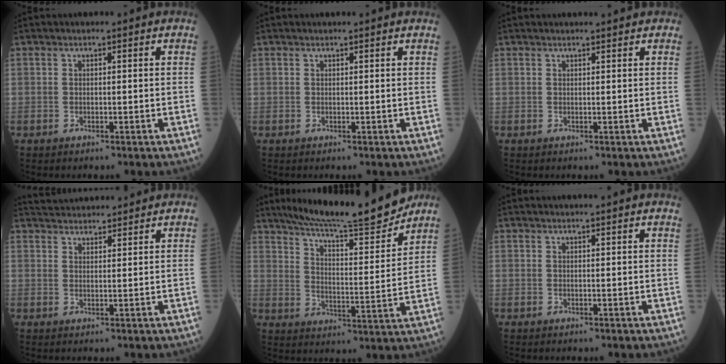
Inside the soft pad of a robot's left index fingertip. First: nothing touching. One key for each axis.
{"total": 1.6, "fx": 1.5, "fy": 0.1, "fz": 0.5, "tx": -0.009, "ty": 0.007, "tz": 0.016}
{"total": 2.6, "fx": 2.4, "fy": 0.5, "fz": 1.0, "tx": -0.012, "ty": 0.013, "tz": 0.026}
{"total": 9.5, "fx": 9.2, "fy": 1.1, "fz": 2.2, "tx": -0.040, "ty": 0.029, "tz": 0.134}
{"total": 17.3, "fx": 15.6, "fy": 0.7, "fz": 7.5, "tx": -0.121, "ty": -0.020, "tz": 0.232}
{"total": 6.5, "fx": 6.1, "fy": -0.1, "fz": 2.3, "tx": -0.028, "ty": 0.023, "tz": 0.060}